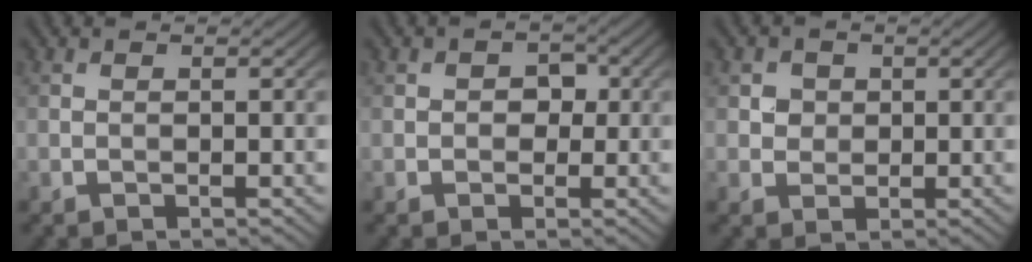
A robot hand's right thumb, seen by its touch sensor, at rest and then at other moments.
{"total": 2.2, "force": [0.0, 1.9, 1.1], "torque": [-0.020, 0.000, -0.004]}
{"total": 2.6, "force": [0.7, 2.4, 0.8], "torque": [-0.025, -0.008, 0.016]}